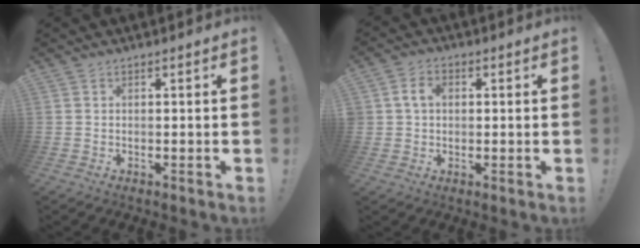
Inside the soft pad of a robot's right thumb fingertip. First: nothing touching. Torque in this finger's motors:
{"motor_torque": [0.07, 0.08, 0.04, 0.03, 0.05]}